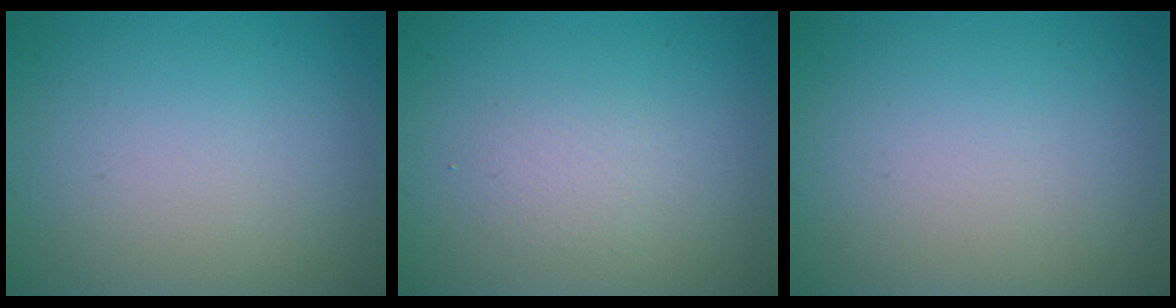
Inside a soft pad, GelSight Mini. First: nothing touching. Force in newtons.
{"total": 1.3, "press": 1.3, "slide": 0.1}
{"total": 0.0}